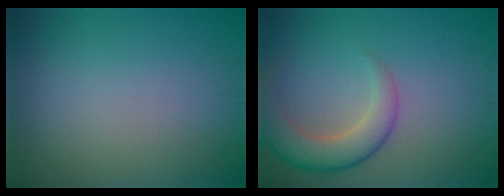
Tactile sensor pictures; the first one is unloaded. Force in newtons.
{"total": 4.6, "press": 4.5, "slide": 0.4}